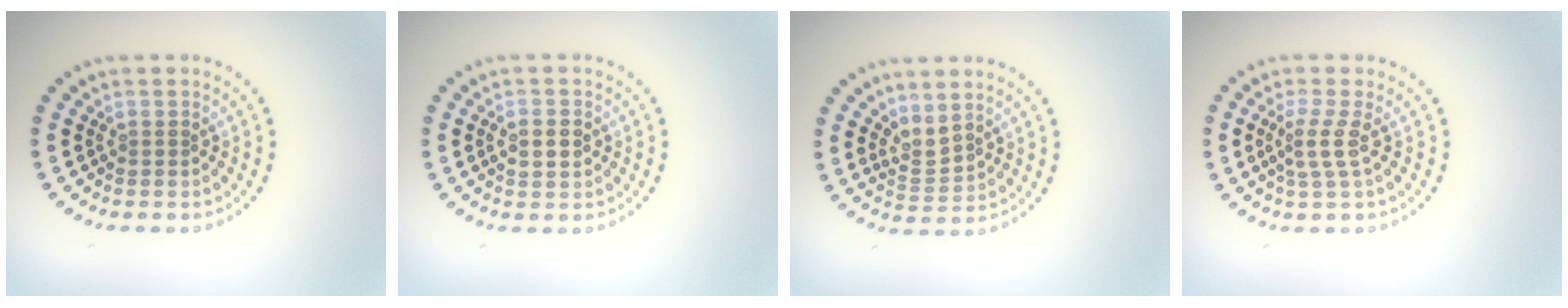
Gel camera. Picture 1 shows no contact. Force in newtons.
{"total": 2.7, "press": 2.7, "slide": 0.1}
{"total": 2.2, "press": 1.4, "slide": 1.7}
{"total": 2.1, "press": 1.6, "slide": 1.4}